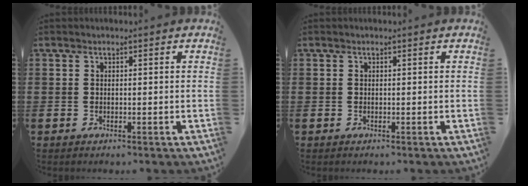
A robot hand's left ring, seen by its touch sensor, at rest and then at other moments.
{"total": 0.0}